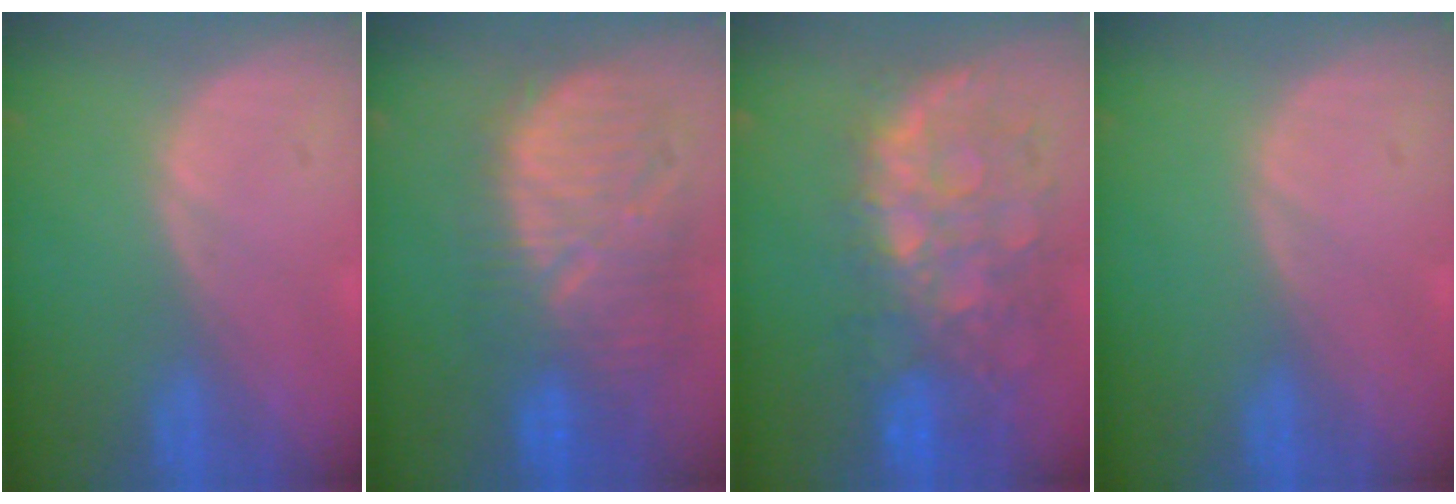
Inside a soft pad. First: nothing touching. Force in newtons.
{"total": 12.2, "press": 11.3, "slide": 4.5}
{"total": 11.3, "press": 9.9, "slide": 5.6}
{"total": 0.0}